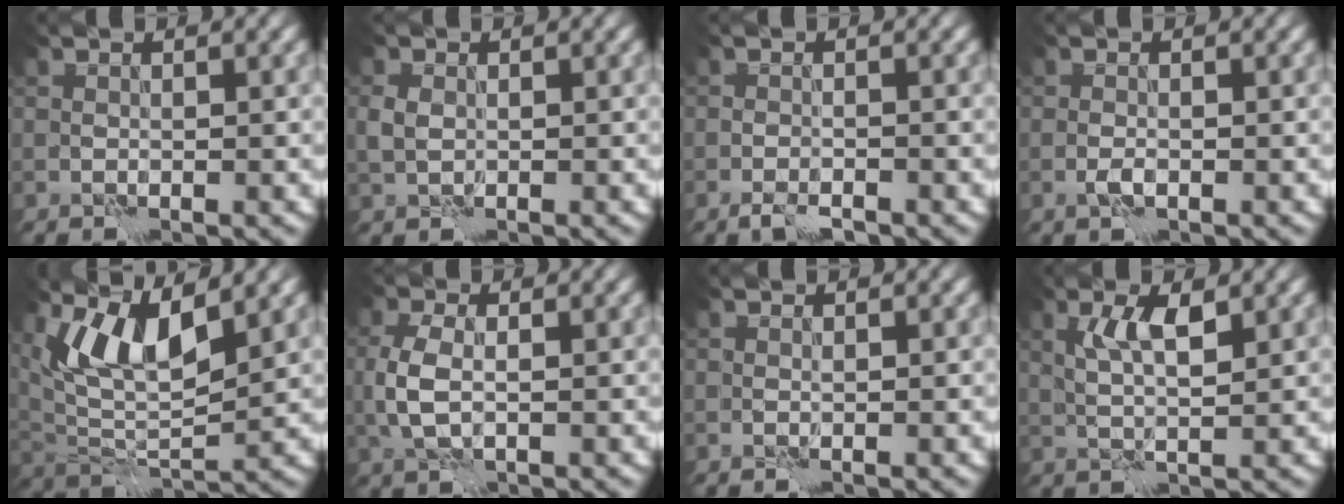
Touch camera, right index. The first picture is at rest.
{"total": 1.4, "force": [0.1, 1.1, 0.8], "torque": [-0.018, -0.002, 0.002]}
{"total": 1.7, "force": [-1.4, 0.4, 0.9], "torque": [-0.015, -0.001, -0.027]}
{"total": 0.7, "force": [-0.4, 0.2, 0.6], "torque": [-0.014, -0.001, -0.009]}
{"total": 6.6, "force": [3.7, 2.3, 4.9], "torque": [-0.102, -0.013, 0.071]}
{"total": 3.1, "force": [0.0, 1.8, 2.5], "torque": [-0.065, 0.000, 0.000]}
{"total": 0.0}
{"total": 2.8, "force": [1.3, 0.4, 2.5], "torque": [-0.050, 0.003, 0.024]}